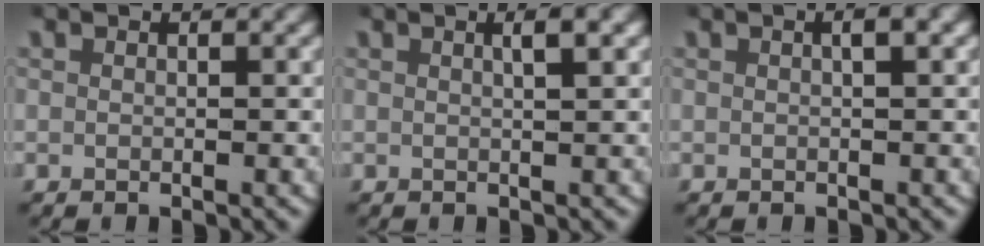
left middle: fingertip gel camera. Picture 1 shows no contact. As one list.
[{"total": 1.6, "force": [0.7, -0.1, 1.4], "torque": [-0.022, 0.007, 0.012]}, {"total": 1.1, "force": [0.3, 0.0, 1.1], "torque": [-0.015, 0.009, 0.005]}]